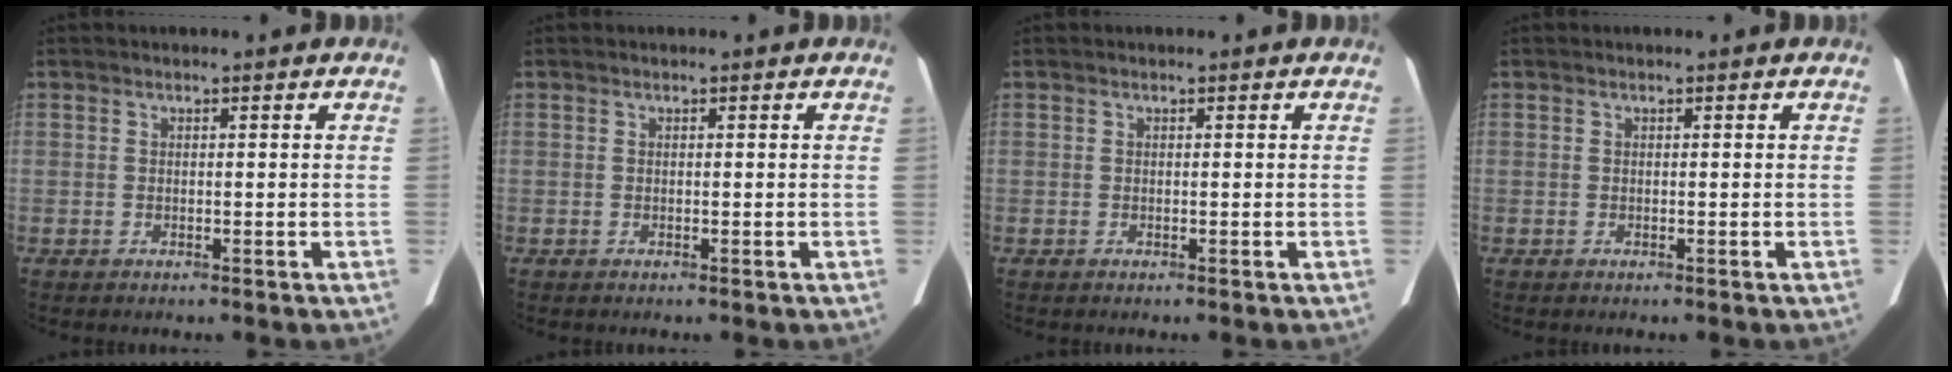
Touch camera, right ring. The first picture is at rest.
{"total": 0.0}
{"total": 0.0}
{"total": 0.0}